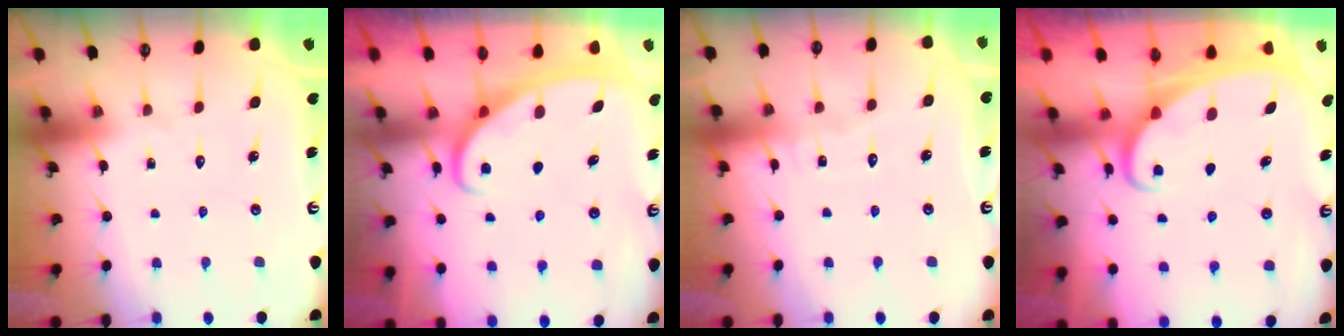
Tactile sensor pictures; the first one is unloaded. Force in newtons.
{"total": 3.0, "press": 2.9, "slide": 0.4}
{"total": 2.9, "press": 2.8, "slide": 0.3}
{"total": 2.4, "press": 2.4, "slide": 0.3}